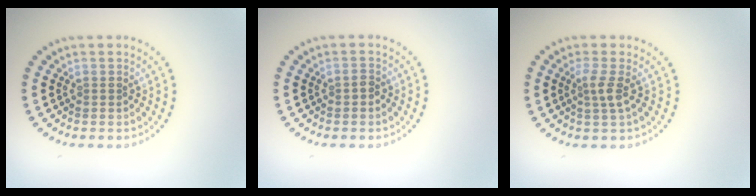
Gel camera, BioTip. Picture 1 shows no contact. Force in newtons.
{"total": 0.8, "press": 0.8, "slide": 0.1}
{"total": 1.8, "press": 1.3, "slide": 1.3}